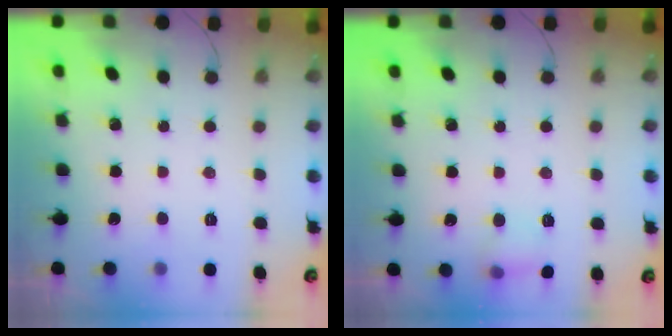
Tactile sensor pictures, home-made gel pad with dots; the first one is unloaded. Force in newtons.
{"total": 6.1, "press": 5.9, "slide": 1.6}